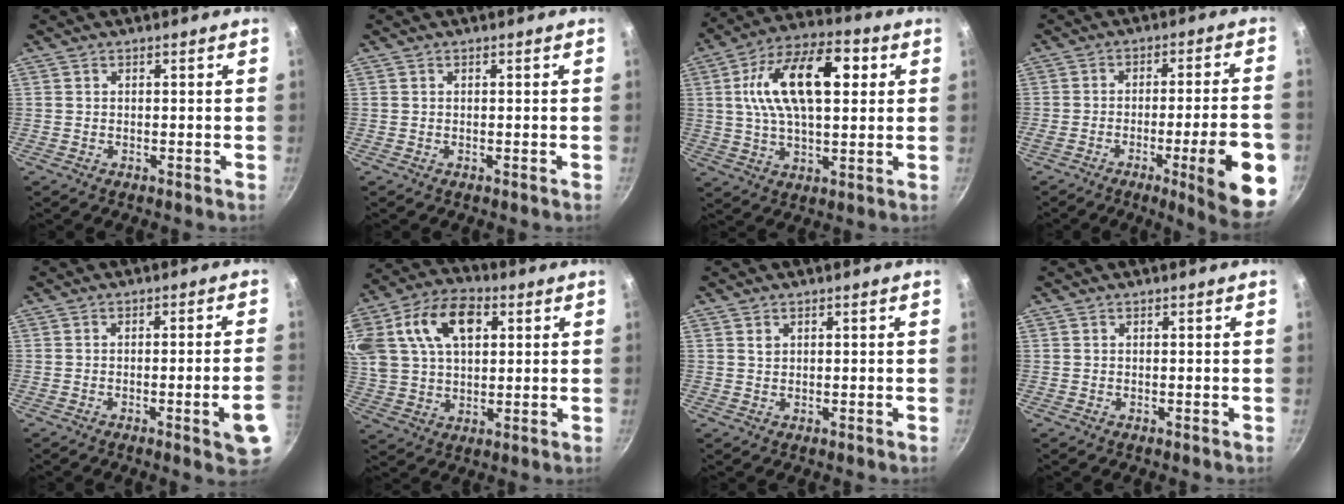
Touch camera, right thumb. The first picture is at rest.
{"total": 0.0}
{"total": 18.8, "force": [4.3, 9.6, 15.6], "torque": [-0.249, 0.013, 0.063]}
{"total": 16.8, "force": [-6.0, 2.6, 15.4], "torque": [-0.195, 0.024, -0.077]}
{"total": 7.1, "force": [-2.6, 0.6, 6.6], "torque": [-0.080, 0.012, -0.027]}
{"total": 23.8, "force": [7.8, 15.9, 15.9], "torque": [-0.343, 0.036, 0.137]}
{"total": 1.2, "force": [0.6, 0.9, 0.6], "torque": [-0.009, 0.000, 0.011]}
{"total": 0.0}